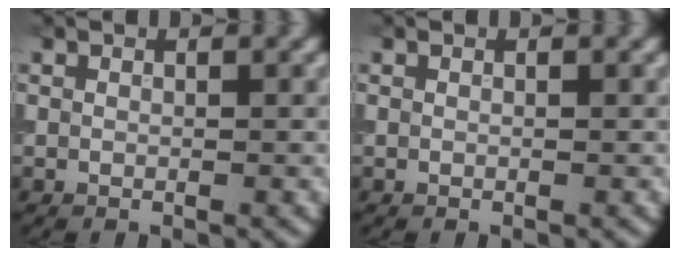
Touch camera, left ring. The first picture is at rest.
{"total": 0.0}